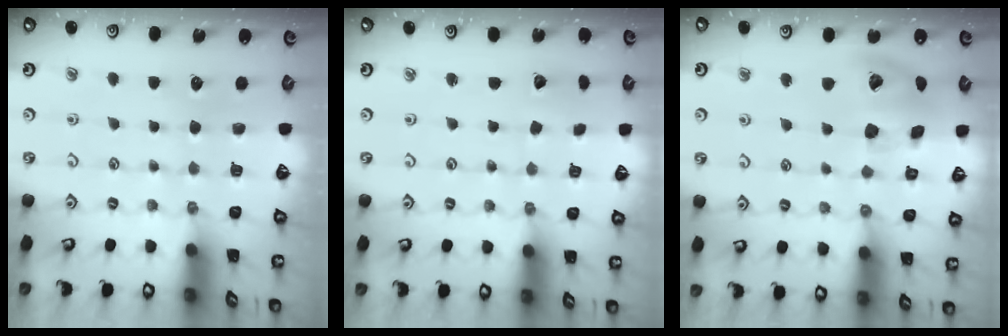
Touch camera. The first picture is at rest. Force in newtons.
{"total": 1.8, "press": 1.8, "slide": 0.1}
{"total": 14.6, "press": 14.4, "slide": 2.3}